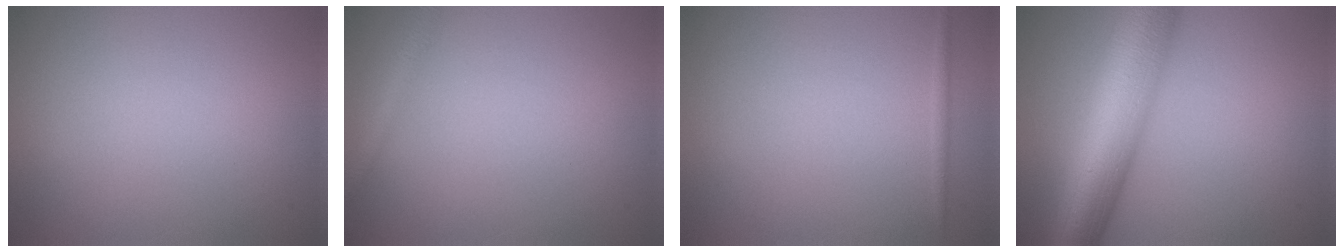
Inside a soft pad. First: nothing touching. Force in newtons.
{"total": 1.4, "press": 1.4, "slide": 0.1}
{"total": 0.5, "press": 0.5, "slide": 0.1}
{"total": 10.4, "press": 10.4, "slide": 0.3}